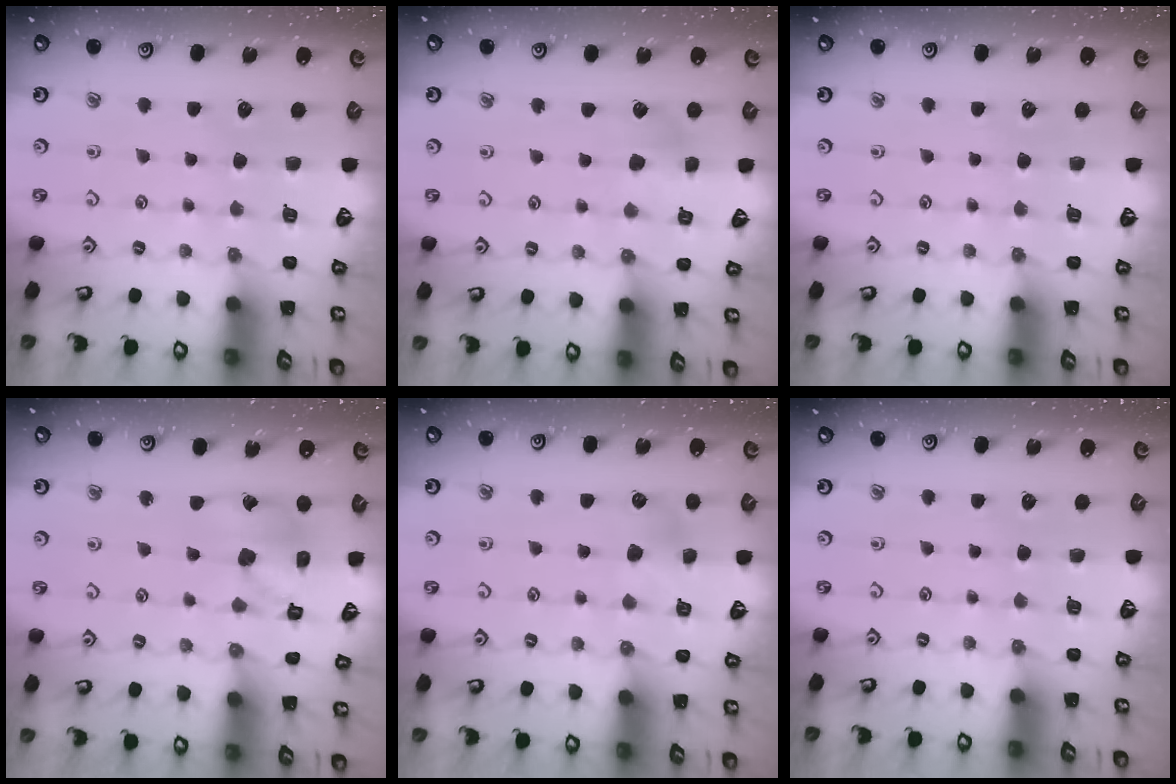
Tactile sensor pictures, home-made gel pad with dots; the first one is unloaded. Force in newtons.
{"total": 7.3, "press": 7.3, "slide": 0.5}
{"total": 0.0}
{"total": 12.3, "press": 12.2, "slide": 1.6}
{"total": 5.1, "press": 5.1, "slide": 0.5}
{"total": 0.0}